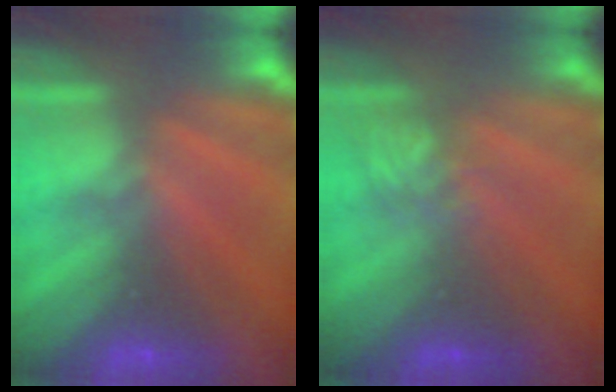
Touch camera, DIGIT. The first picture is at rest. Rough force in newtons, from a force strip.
{"total": 2.1}